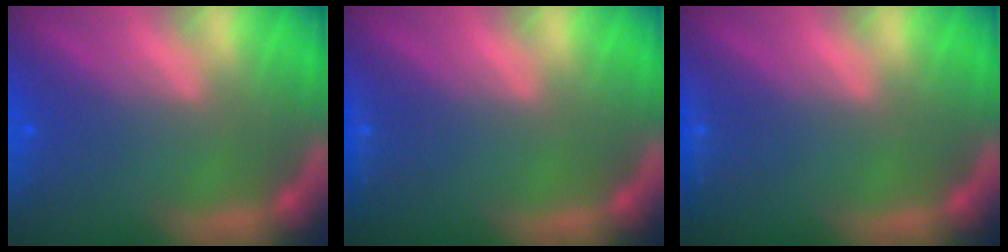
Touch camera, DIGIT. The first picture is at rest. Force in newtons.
{"total": 0.9}
{"total": 0.9}